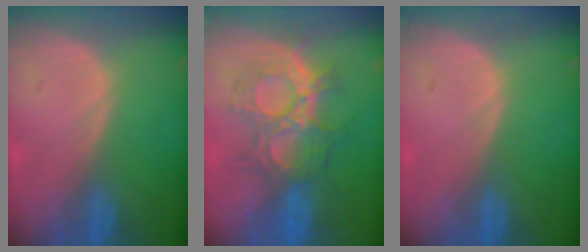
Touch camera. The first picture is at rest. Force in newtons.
{"total": 8.9, "press": 8.9, "slide": 0.3}
{"total": 0.0}